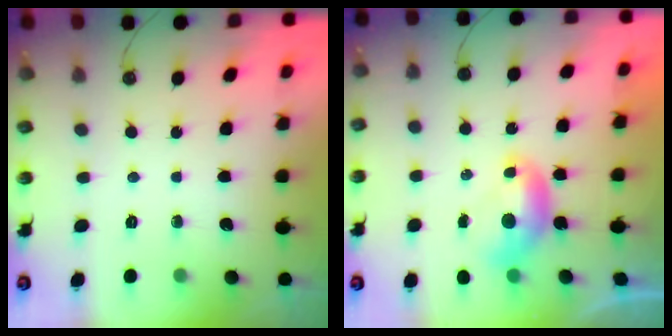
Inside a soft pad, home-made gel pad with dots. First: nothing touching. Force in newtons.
{"total": 0.0}